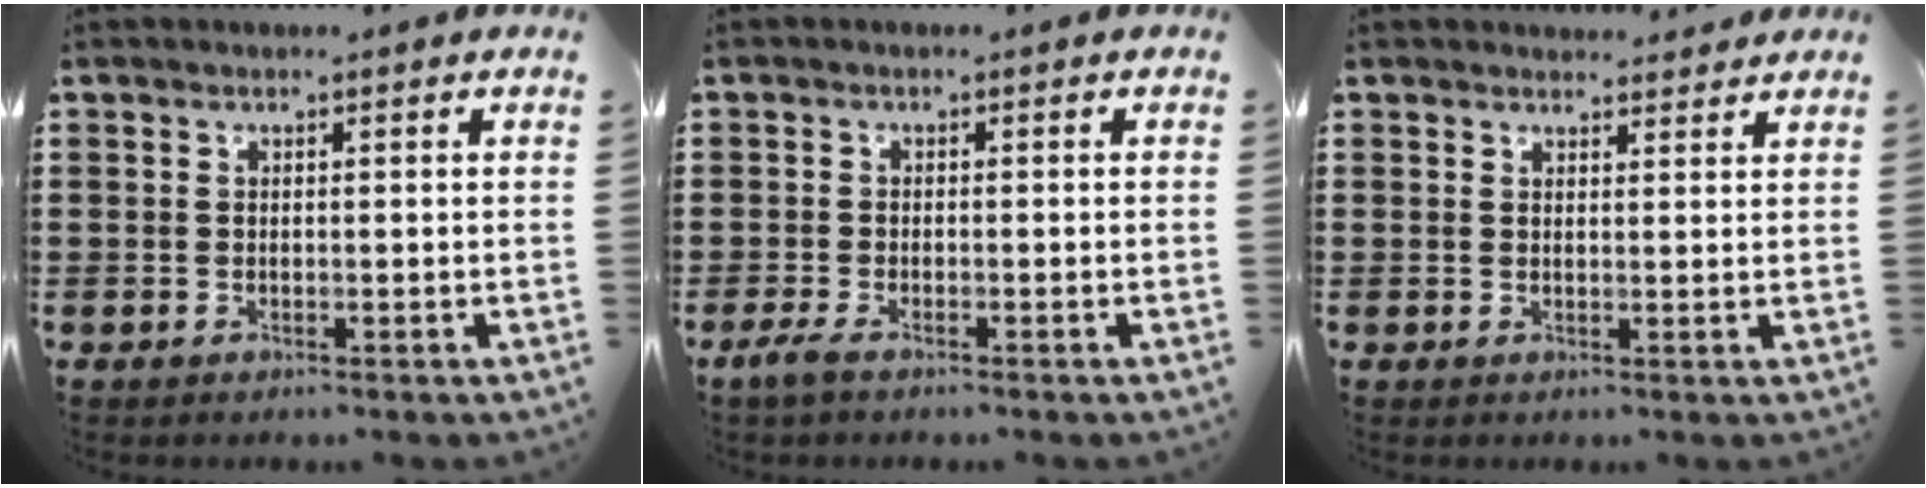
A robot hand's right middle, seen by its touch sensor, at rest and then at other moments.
{"total": 1.9, "force": [-1.3, 0.5, 1.3], "torque": [-0.038, -0.005, -0.030]}
{"total": 2.0, "force": [1.9, 0.4, 0.0], "torque": [0.003, -0.001, 0.036]}